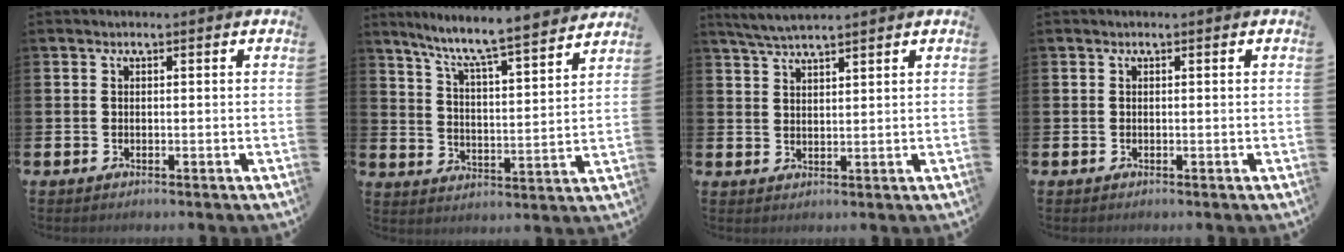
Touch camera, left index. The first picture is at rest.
{"total": 7.9, "force": [7.4, -0.1, 2.7], "torque": [-0.079, -0.064, 0.123]}
{"total": 3.8, "force": [3.6, 0.2, 1.2], "torque": [-0.036, -0.009, 0.067]}
{"total": 0.0}